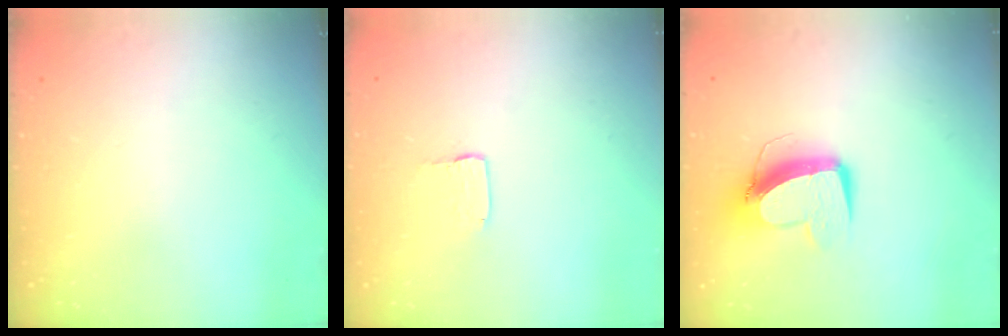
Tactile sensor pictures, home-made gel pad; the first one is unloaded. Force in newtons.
{"total": 1.7, "press": 1.6, "slide": 0.1}
{"total": 11.4, "press": 11.3, "slide": 1.5}